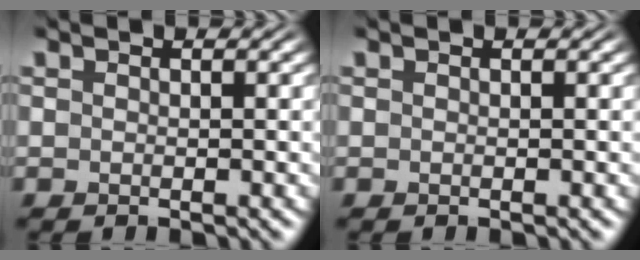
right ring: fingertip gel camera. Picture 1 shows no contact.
{"total": 0.0}